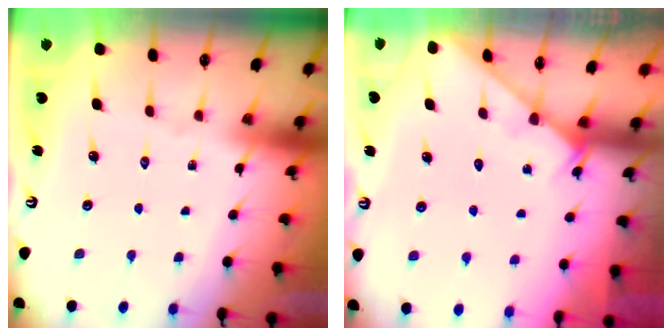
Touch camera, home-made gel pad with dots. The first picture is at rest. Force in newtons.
{"total": 2.6, "press": 2.6, "slide": 0.3}